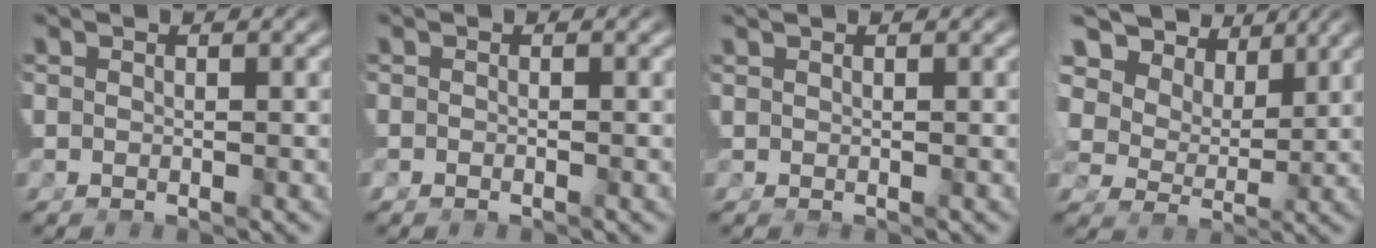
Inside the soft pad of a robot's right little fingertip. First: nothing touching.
{"total": 0.5, "force": [-0.4, -0.1, 0.2], "torque": [-0.006, -0.001, -0.008]}
{"total": 0.9, "force": [0.5, -0.8, 0.0], "torque": [0.016, 0.006, 0.014]}
{"total": 11.7, "force": [5.5, 7.9, 6.6], "torque": [-0.133, 0.010, 0.080]}